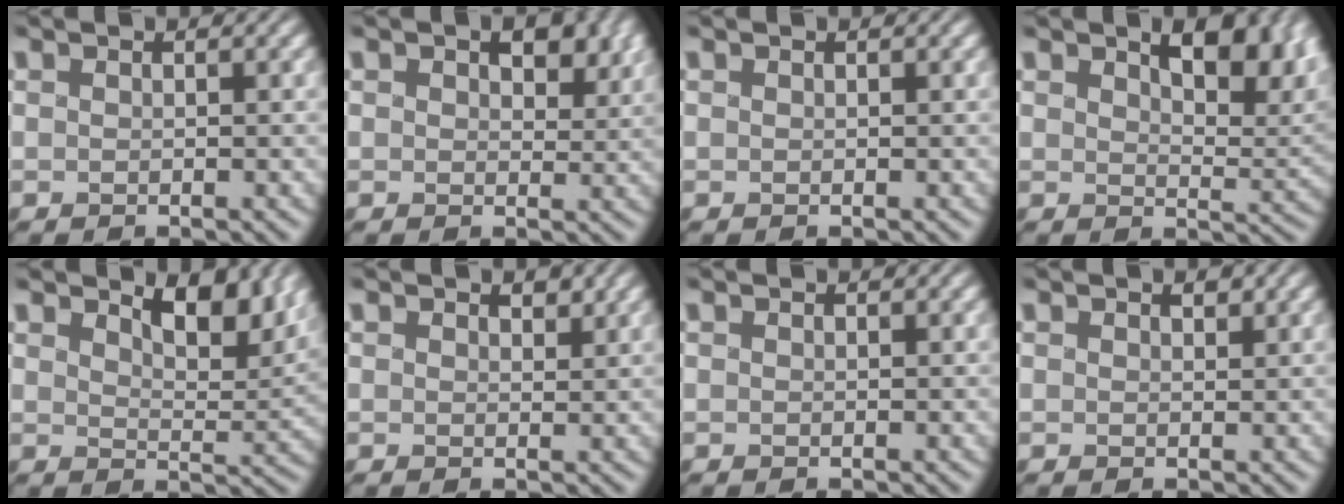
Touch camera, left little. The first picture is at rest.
{"total": 5.4, "force": [2.6, 3.3, 3.3], "torque": [-0.061, 0.004, 0.036]}
{"total": 0.0}
{"total": 8.6, "force": [4.0, 4.3, 6.3], "torque": [-0.086, 0.000, 0.064]}
{"total": 6.1, "force": [4.0, 2.6, 3.8], "torque": [-0.060, -0.005, 0.056]}
{"total": 2.1, "force": [1.4, 1.2, 0.9], "torque": [-0.021, -0.004, 0.029]}
{"total": 0.0}
{"total": 1.2, "force": [0.7, 0.8, 0.7], "torque": [-0.011, -0.002, 0.014]}